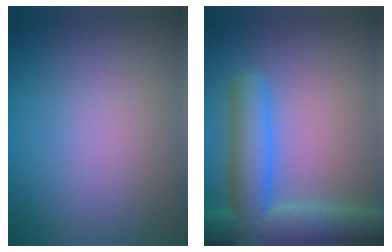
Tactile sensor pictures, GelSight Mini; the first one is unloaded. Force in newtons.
{"total": 8.2, "press": 8.2, "slide": 0.5}